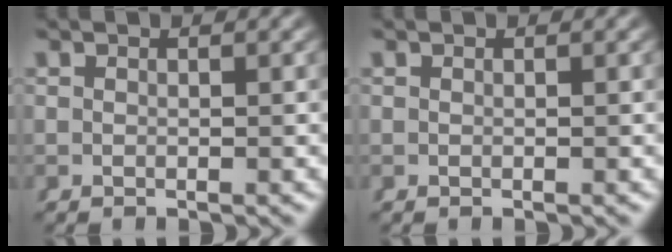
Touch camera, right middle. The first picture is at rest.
{"total": 0.0}